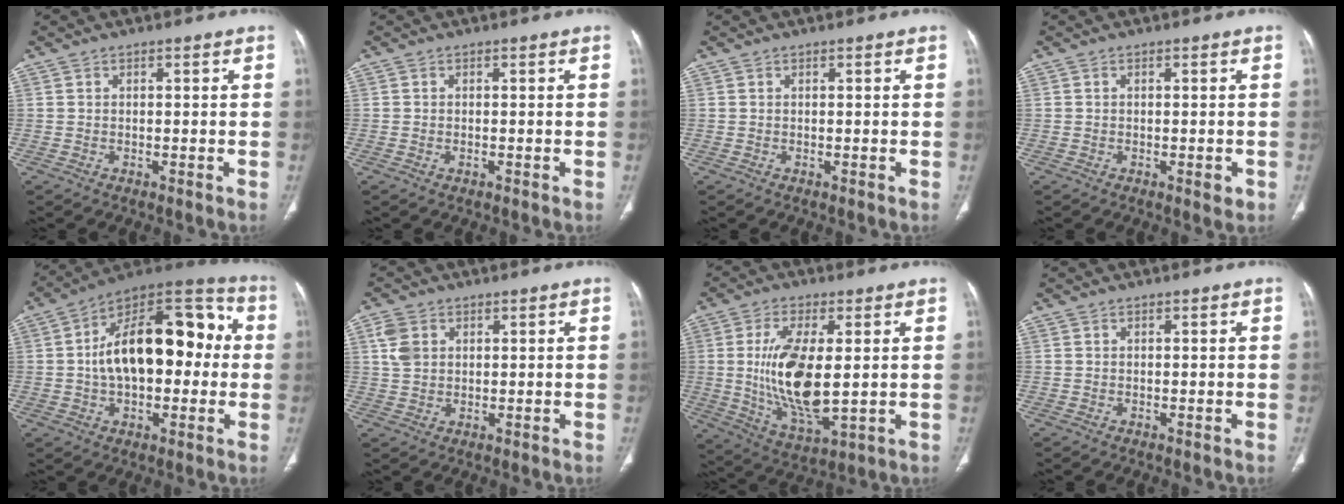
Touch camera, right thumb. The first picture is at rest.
{"total": 0.6, "force": [-0.2, 0.4, 0.5], "torque": [-0.011, 0.003, -0.002]}
{"total": 0.0}
{"total": 1.9, "force": [-0.7, 0.8, 1.6], "torque": [-0.019, -0.001, -0.006]}
{"total": 20.9, "force": [0.6, 11.6, 17.4], "torque": [-0.253, 0.050, 0.003]}
{"total": 4.5, "force": [1.5, 3.4, 2.5], "torque": [-0.050, 0.002, 0.033]}
{"total": 15.2, "force": [0.8, 6.2, 13.9], "torque": [-0.271, -0.022, 0.027]}
{"total": 0.0}